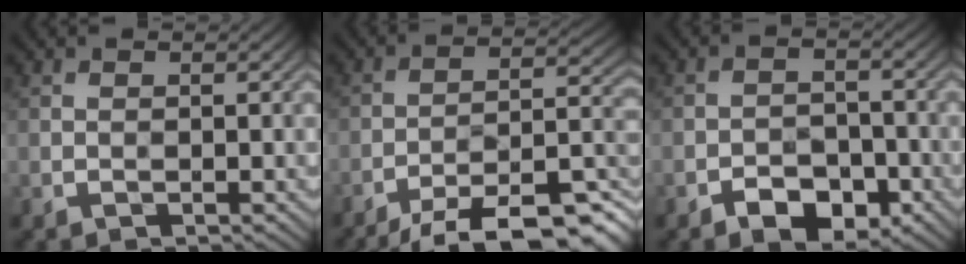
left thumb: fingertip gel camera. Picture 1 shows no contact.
{"total": 13.9, "force": [-10.6, 3.4, 8.4], "torque": [-0.138, 0.003, -0.167]}
{"total": 5.0, "force": [-3.2, 2.8, 2.7], "torque": [-0.041, 0.001, -0.053]}